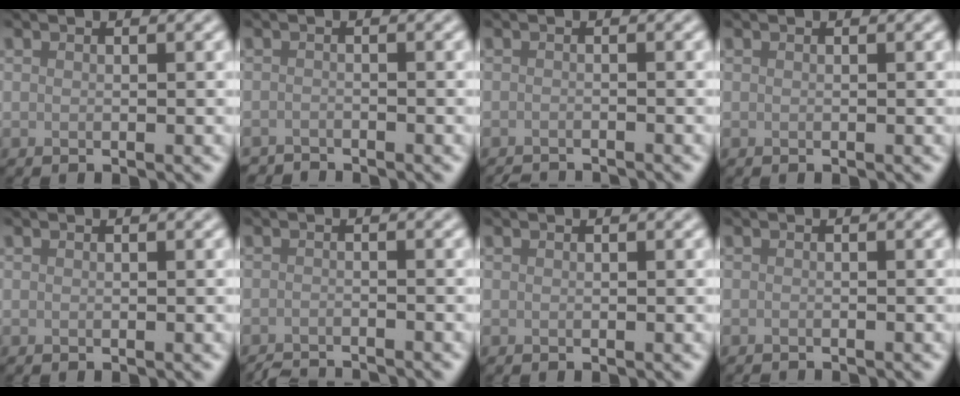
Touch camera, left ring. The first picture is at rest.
{"total": 1.4, "force": [-1.4, 0.1, -0.1], "torque": [0.005, -0.004, -0.027]}
{"total": 2.7, "force": [-2.6, 0.3, 0.6], "torque": [-0.001, -0.010, -0.041]}
{"total": 0.0}
{"total": 0.0}
{"total": 3.4, "force": [-3.3, 0.4, 0.8], "torque": [-0.007, -0.011, -0.055]}
{"total": 0.0}
{"total": 1.1, "force": [-1.1, 0.1, 0.2], "torque": [0.004, -0.004, -0.017]}